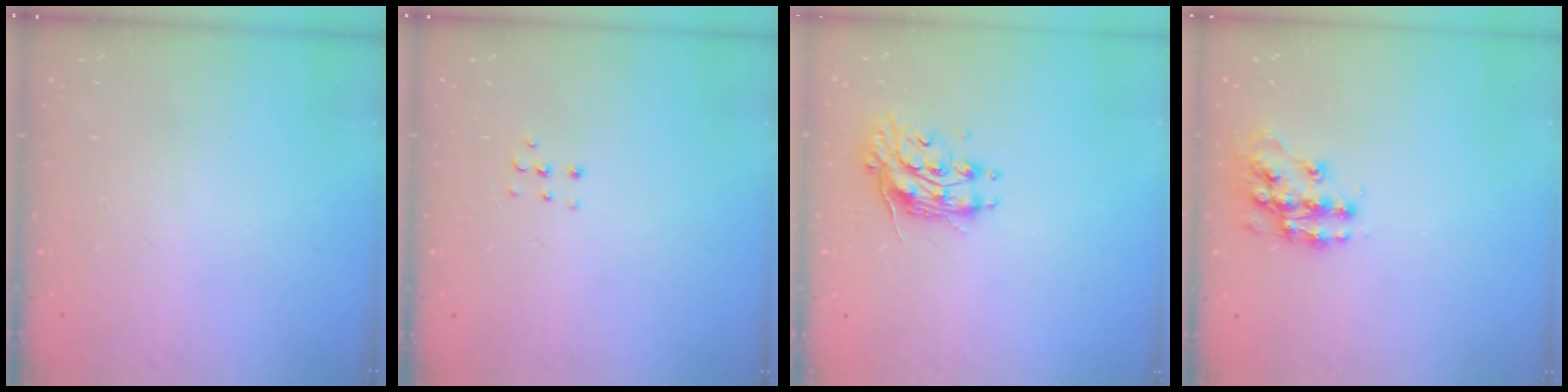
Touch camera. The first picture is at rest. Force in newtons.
{"total": 3.8, "press": 3.8, "slide": 0.6}
{"total": 10.9, "press": 10.9, "slide": 0.5}
{"total": 12.2, "press": 12.1, "slide": 0.6}